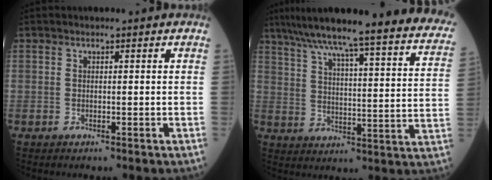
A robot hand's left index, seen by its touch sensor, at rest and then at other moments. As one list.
[{"total": 29.9, "force": [25.6, 1.5, 15.4], "torque": [-0.225, -0.046, 0.323]}]